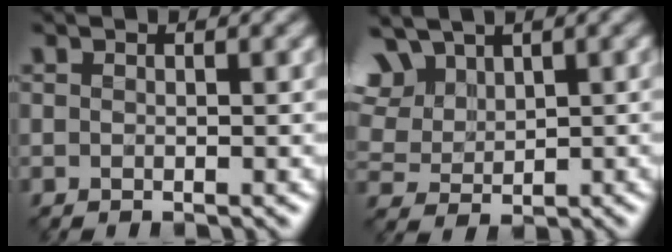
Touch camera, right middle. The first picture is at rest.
{"total": 7.8, "force": [4.5, 5.1, 3.9], "torque": [-0.103, 0.023, 0.075]}